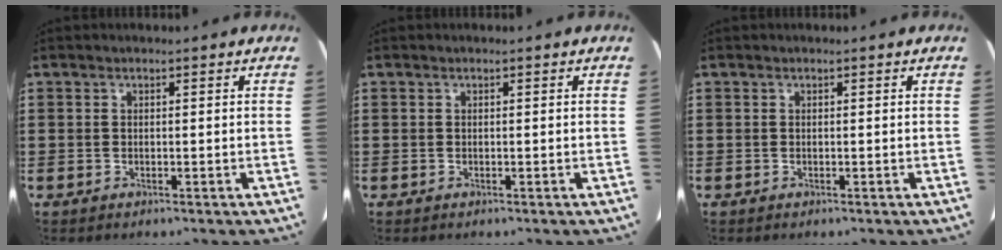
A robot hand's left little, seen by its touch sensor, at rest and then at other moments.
{"total": 0.0}
{"total": 0.0}